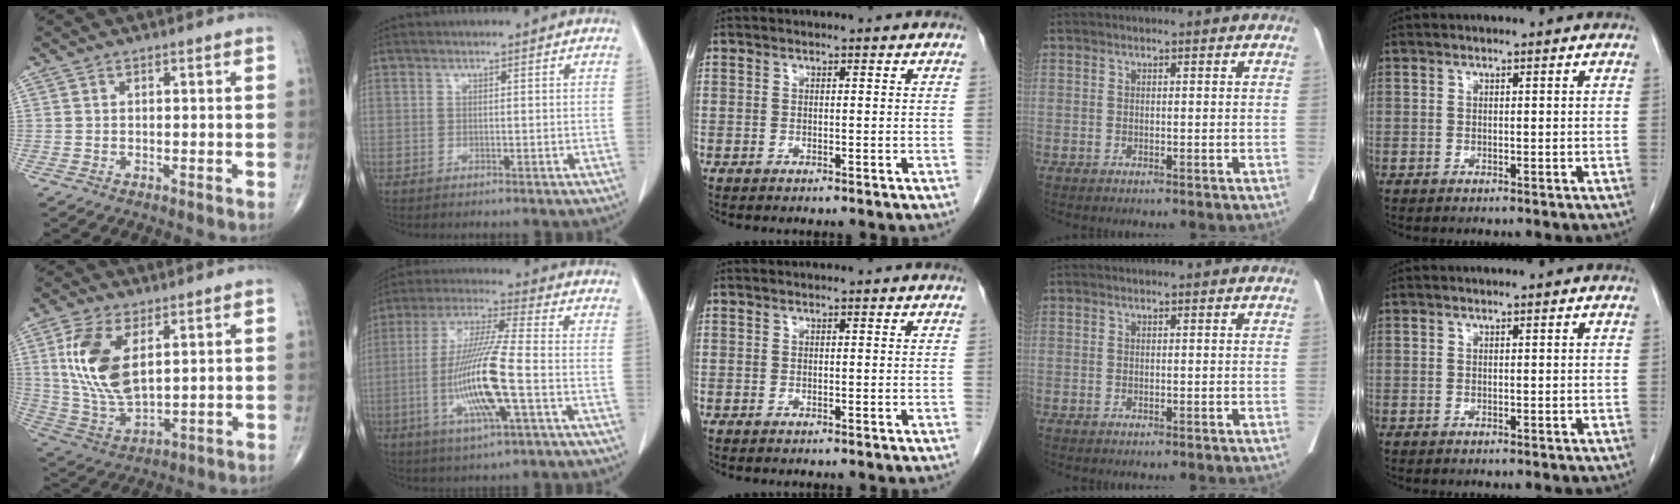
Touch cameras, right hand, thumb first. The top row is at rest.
{"thumb": {"total": 14.5, "force": [4.3, 7.3, 11.8], "torque": [-0.238, -0.017, 0.094]}, "index": {"total": 13.8, "force": [-3.2, 0.5, 13.5], "torque": [-0.271, -0.012, -0.062]}}